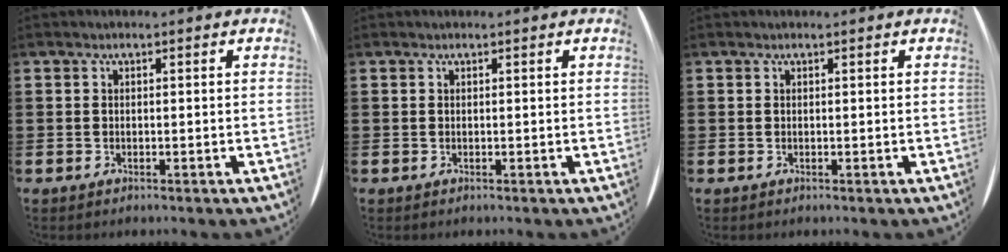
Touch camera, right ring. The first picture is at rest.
{"total": 0.0}
{"total": 0.0}